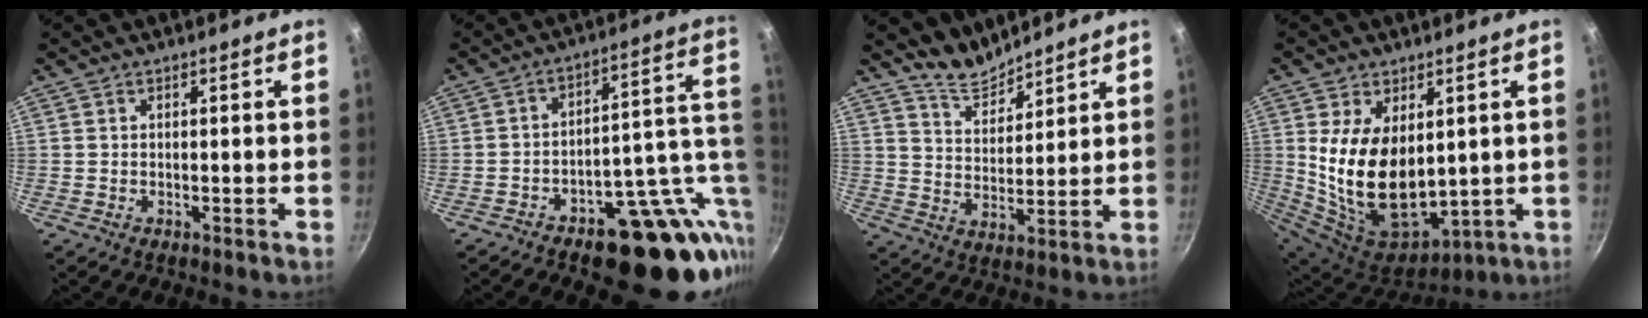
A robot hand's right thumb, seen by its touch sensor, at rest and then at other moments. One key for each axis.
{"total": 19.6, "fx": -5.6, "fy": 10.5, "fz": 15.6, "tx": -0.141, "ty": 0.037, "tz": -0.071}
{"total": 7.1, "fx": 6.7, "fy": 2.0, "fz": 1.1, "tx": -0.008, "ty": -0.058, "tz": 0.128}
{"total": 18.6, "fx": 2.2, "fy": 11.6, "fz": 14.5, "tx": -0.250, "ty": -0.037, "tz": 0.067}